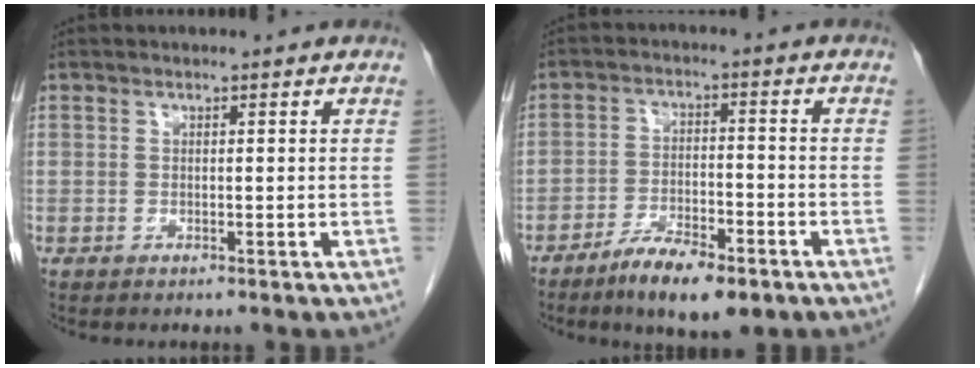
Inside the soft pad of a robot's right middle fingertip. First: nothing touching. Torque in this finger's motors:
{"motor_torque": [1.18, -0.96, 0.44, 0.11]}